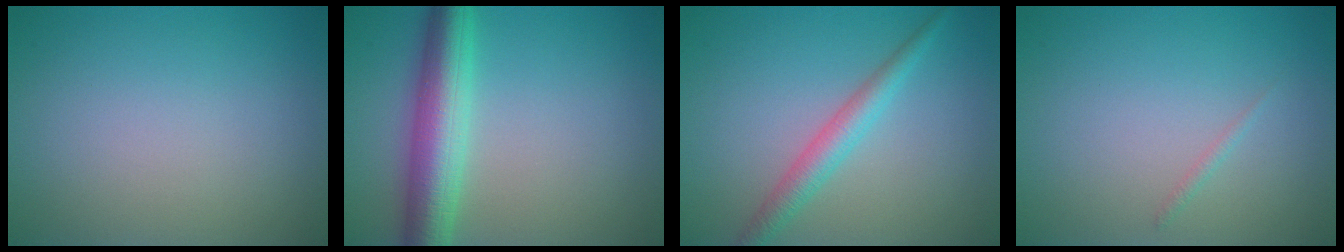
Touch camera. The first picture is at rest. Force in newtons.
{"total": 6.5, "press": 6.5, "slide": 0.0}
{"total": 2.8, "press": 2.8, "slide": 0.1}
{"total": 0.5, "press": 0.5, "slide": 0.0}